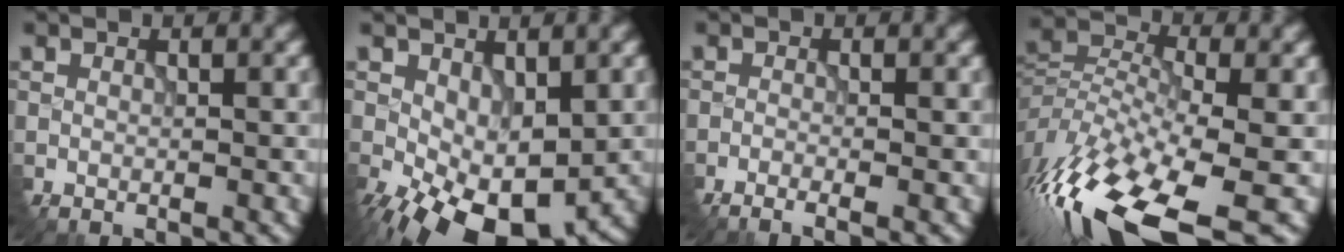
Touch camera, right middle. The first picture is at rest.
{"total": 7.9, "force": [-2.9, 4.5, 5.8], "torque": [-0.121, -0.020, -0.035]}
{"total": 2.4, "force": [-1.6, 0.5, 1.7], "torque": [-0.033, -0.006, -0.029]}
{"total": 14.3, "force": [-8.8, 5.1, 10.0], "torque": [-0.225, -0.008, -0.153]}